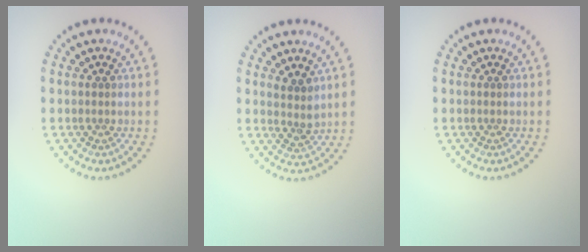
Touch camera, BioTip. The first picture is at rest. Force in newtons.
{"total": 1.9, "press": 1.5, "slide": 1.2}
{"total": 0.0}